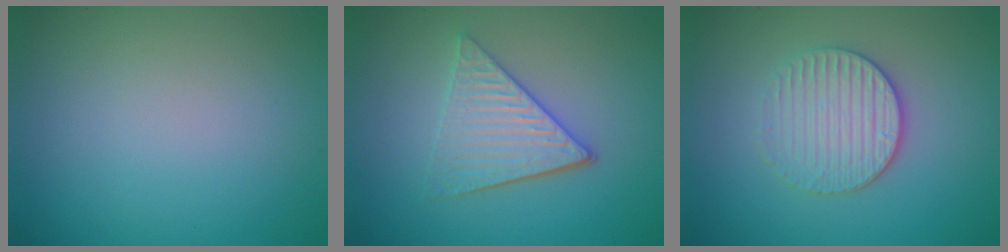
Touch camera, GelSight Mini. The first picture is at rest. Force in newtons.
{"total": 4.1, "press": 3.3, "slide": 2.3}
{"total": 3.2, "press": 2.9, "slide": 1.4}